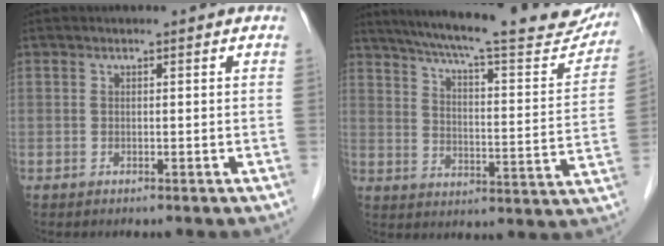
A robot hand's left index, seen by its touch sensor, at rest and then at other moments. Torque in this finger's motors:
{"motor_torque": [0.46, -0.51, 0.47, 0.07]}